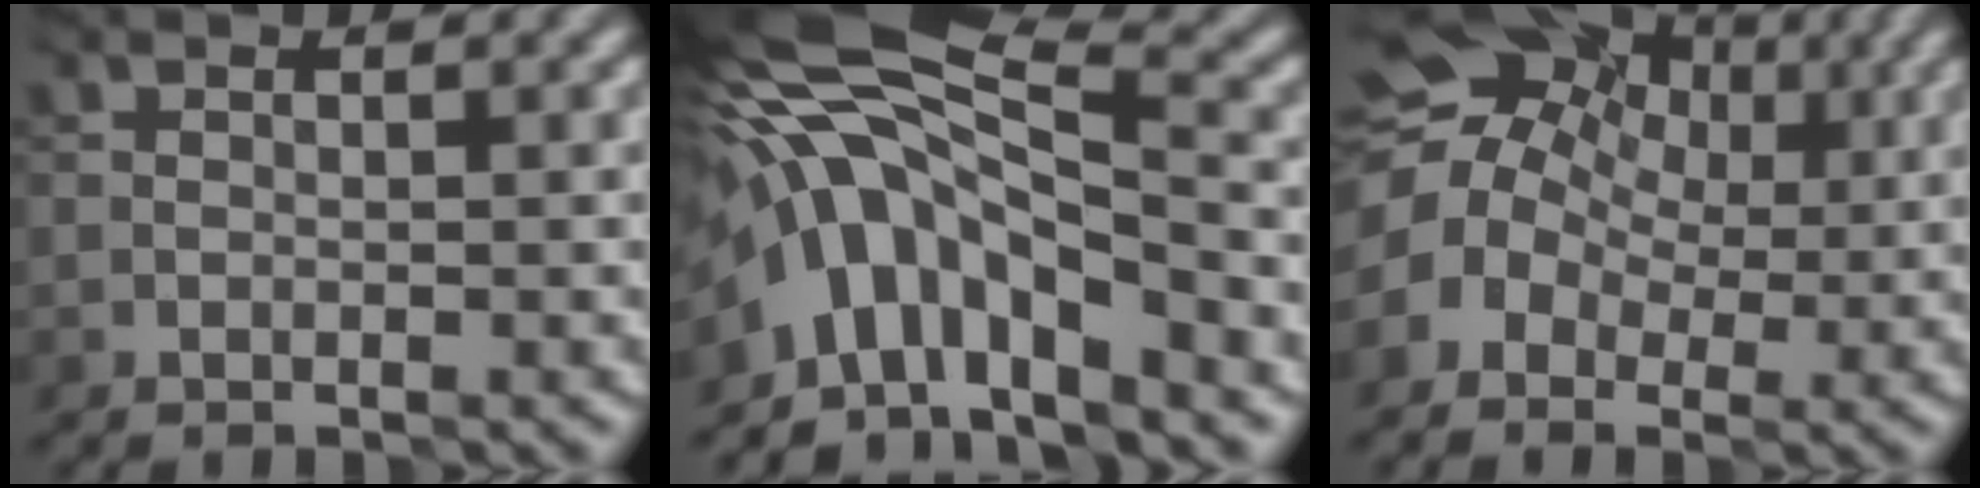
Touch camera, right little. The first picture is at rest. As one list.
[{"total": 9.7, "force": [-3.3, 3.9, 8.3], "torque": [-0.132, 0.020, -0.062]}, {"total": 8.9, "force": [2.0, 7.2, 5.0], "torque": [-0.084, 0.024, 0.009]}]